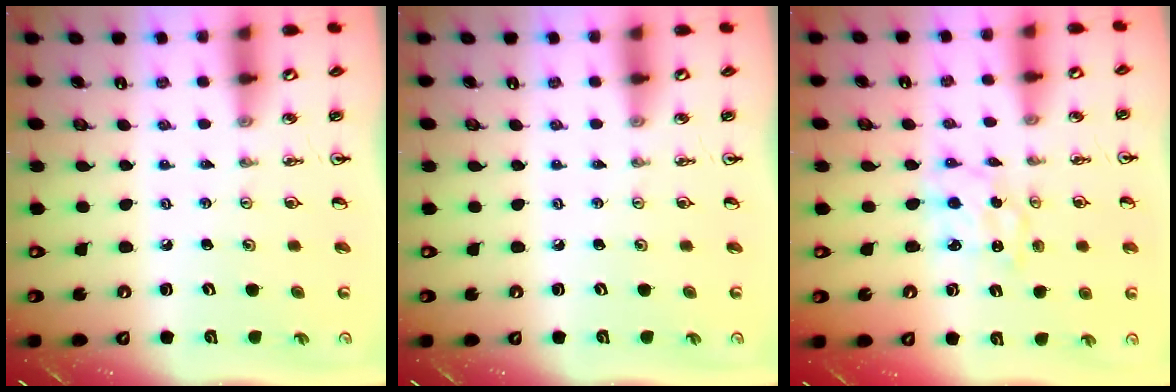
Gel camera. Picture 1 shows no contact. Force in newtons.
{"total": 0.0}
{"total": 1.8, "press": 1.8, "slide": 0.1}